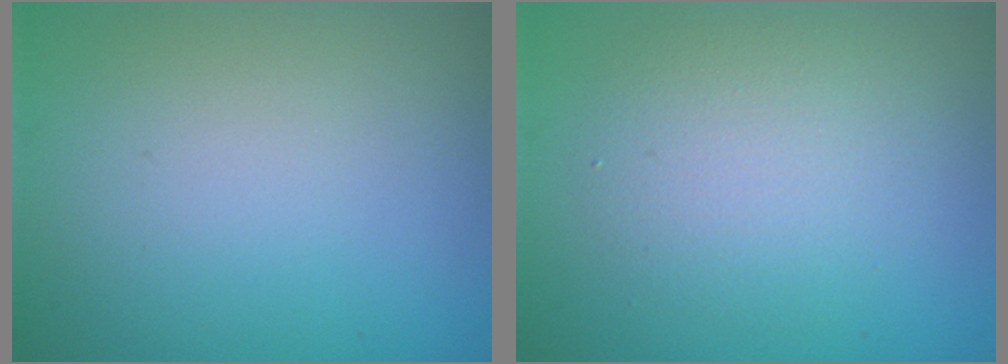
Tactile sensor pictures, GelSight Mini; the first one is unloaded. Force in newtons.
{"total": 3.9, "press": 3.9, "slide": 0.0}